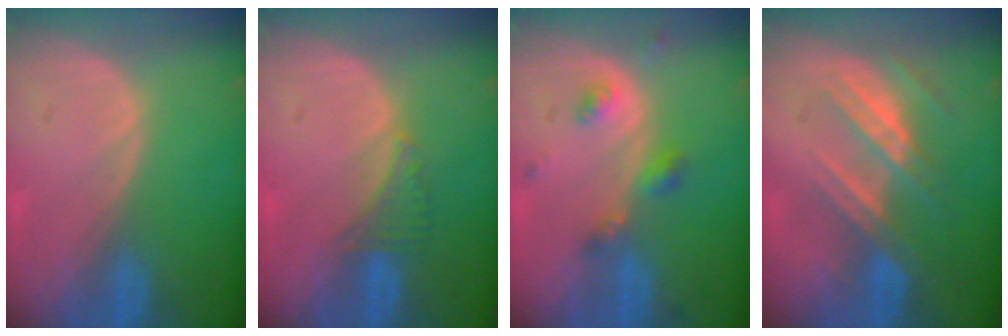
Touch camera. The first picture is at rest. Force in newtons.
{"total": 2.7, "press": 2.6, "slide": 0.7}
{"total": 4.2, "press": 4.1, "slide": 1.1}
{"total": 7.2, "press": 6.6, "slide": 2.7}